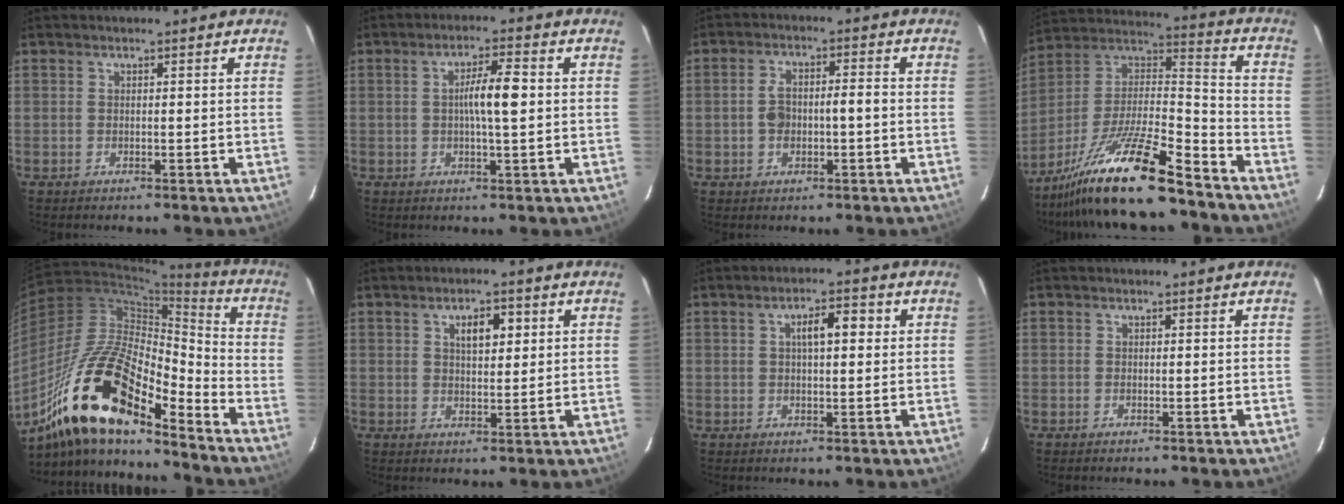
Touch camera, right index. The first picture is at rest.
{"total": 5.6, "force": [0.3, 0.5, 5.6], "torque": [-0.099, 0.008, 0.003]}
{"total": 5.3, "force": [-0.8, 2.3, 4.7], "torque": [-0.100, 0.021, -0.012]}
{"total": 19.8, "force": [-14.8, 2.1, 13.0], "torque": [-0.260, -0.015, -0.268]}
{"total": 18.0, "force": [-12.7, 4.8, 11.8], "torque": [-0.213, 0.022, -0.226]}
{"total": 4.4, "force": [1.7, 1.7, 3.7], "torque": [-0.061, 0.005, 0.028]}
{"total": 4.8, "force": [1.2, 1.3, 4.4], "torque": [-0.076, 0.015, 0.020]}
{"total": 0.0}